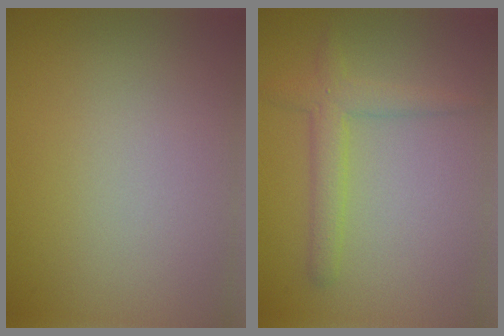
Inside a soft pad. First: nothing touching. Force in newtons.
{"total": 2.7, "press": 2.7, "slide": 0.2}